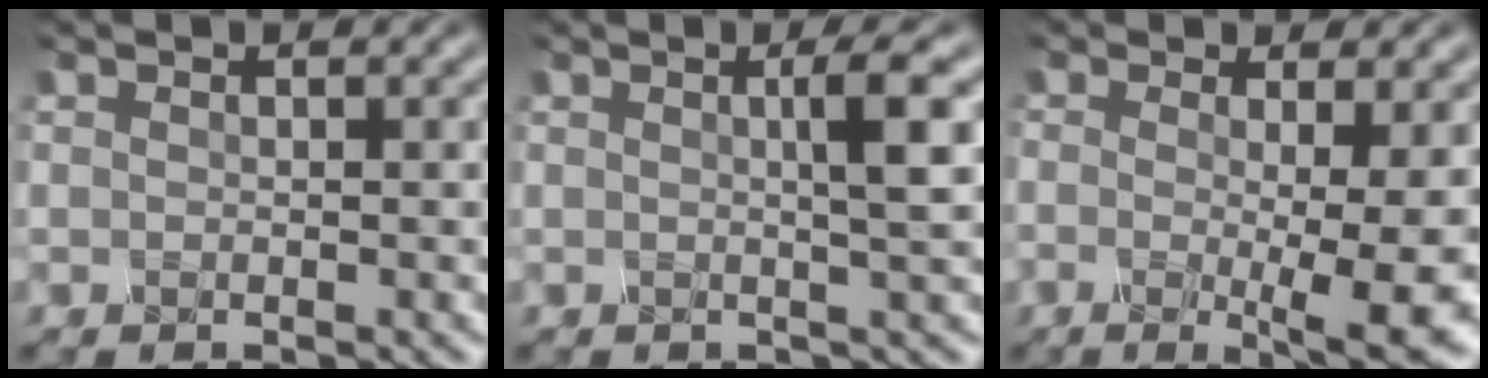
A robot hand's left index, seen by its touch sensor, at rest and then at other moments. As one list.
[{"total": 3.0, "force": [0.4, 0.4, 2.9], "torque": [-0.034, 0.003, 0.001]}, {"total": 6.7, "force": [-0.8, 1.0, 6.6], "torque": [-0.081, -0.016, -0.017]}]